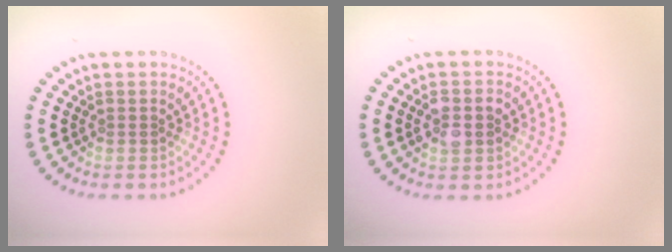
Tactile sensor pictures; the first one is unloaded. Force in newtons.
{"total": 2.6, "press": 2.6, "slide": 0.2}